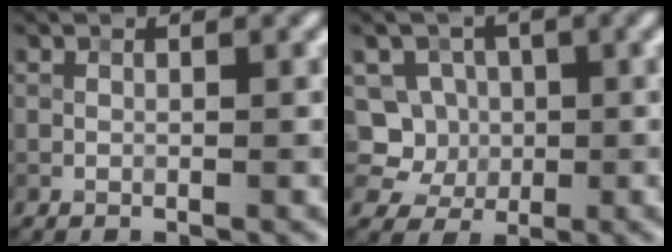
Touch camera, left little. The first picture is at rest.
{"total": 5.4, "force": [-0.3, 5.2, 1.6], "torque": [-0.024, 0.032, -0.024]}